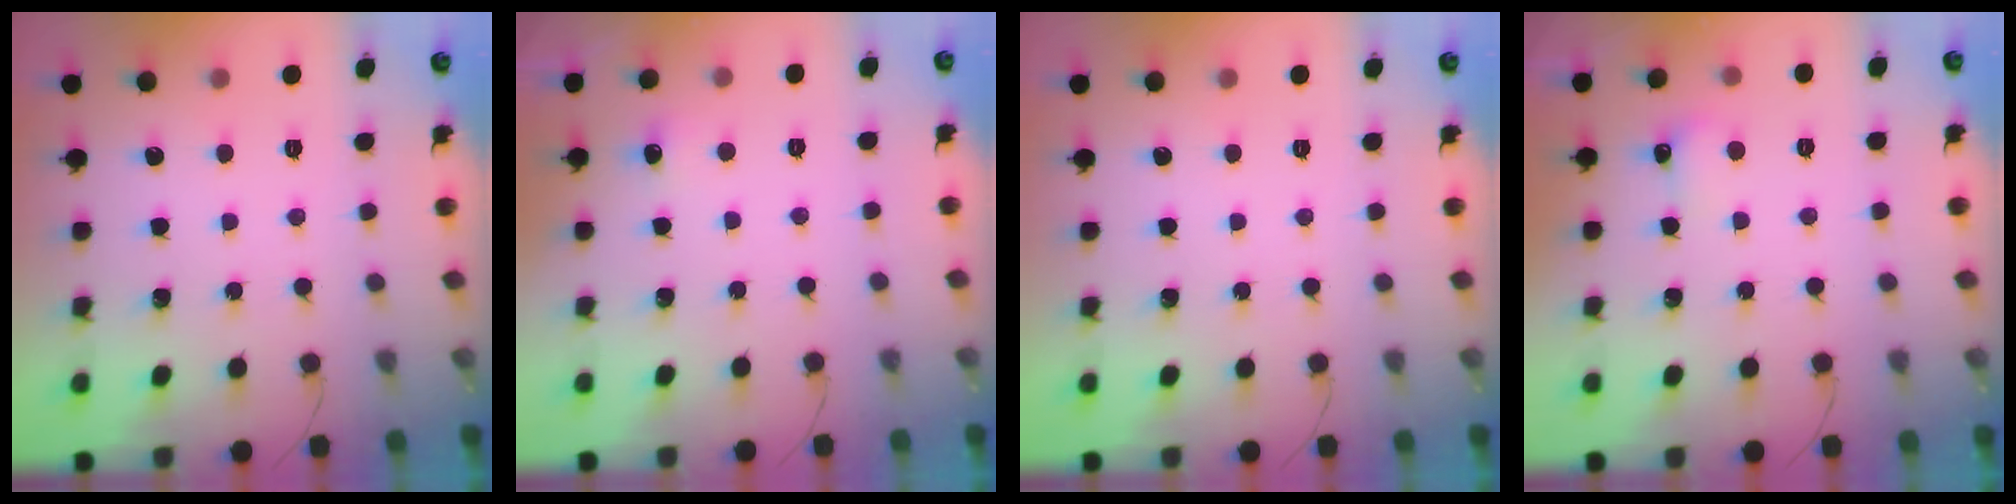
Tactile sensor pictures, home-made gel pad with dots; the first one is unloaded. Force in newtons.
{"total": 3.9, "press": 3.8, "slide": 1.0}
{"total": 0.0}
{"total": 4.9, "press": 4.7, "slide": 1.4}